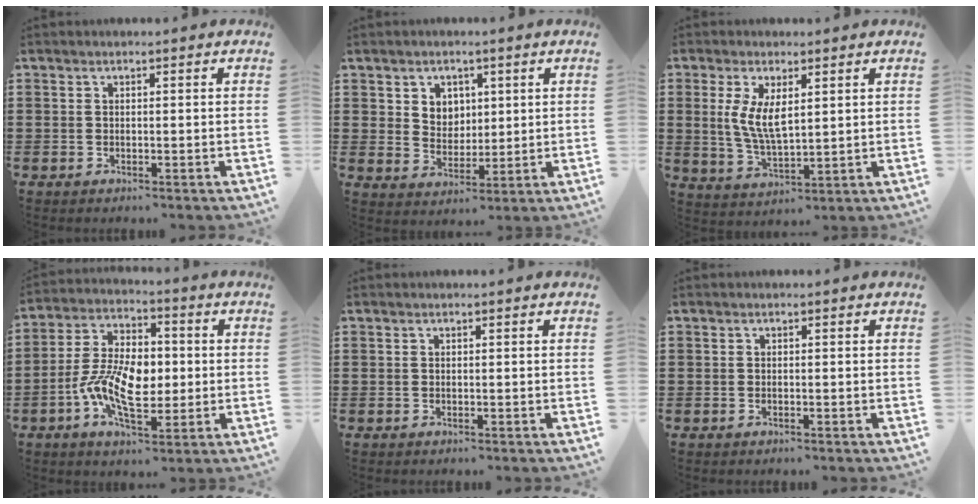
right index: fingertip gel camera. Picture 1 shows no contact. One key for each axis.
{"total": 4.3, "fx": 2.2, "fy": 3.6, "fz": 0.6, "tx": -0.023, "ty": 0.006, "tz": 0.038}
{"total": 6.1, "fx": 1.7, "fy": 2.2, "fz": 5.5, "tx": -0.112, "ty": 0.000, "tz": 0.033}
{"total": 10.6, "fx": -1.6, "fy": 5.8, "fz": 8.7, "tx": -0.195, "ty": 0.003, "tz": -0.034}
{"total": 0.0}
{"total": 0.0}